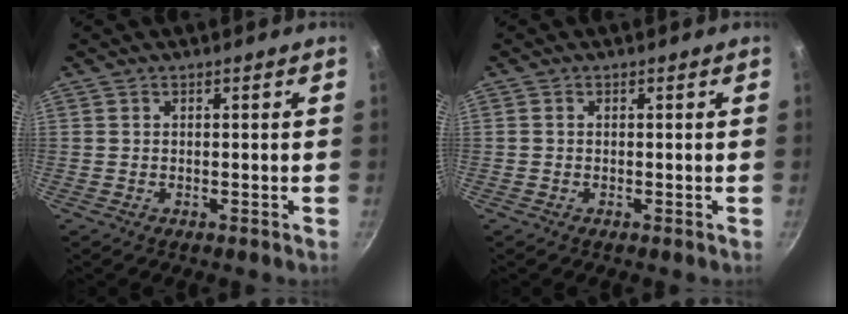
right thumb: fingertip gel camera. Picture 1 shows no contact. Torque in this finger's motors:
{"motor_torque": [-0.35, 0.10, 0.11, -0.27, 0.04]}